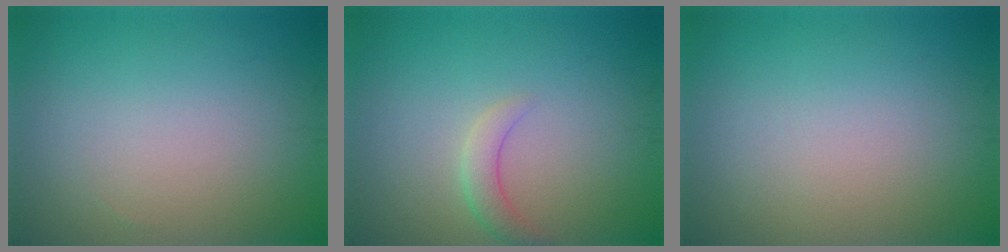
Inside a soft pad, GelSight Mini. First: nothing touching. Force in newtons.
{"total": 1.8, "press": 1.8, "slide": 0.1}
{"total": 0.0}